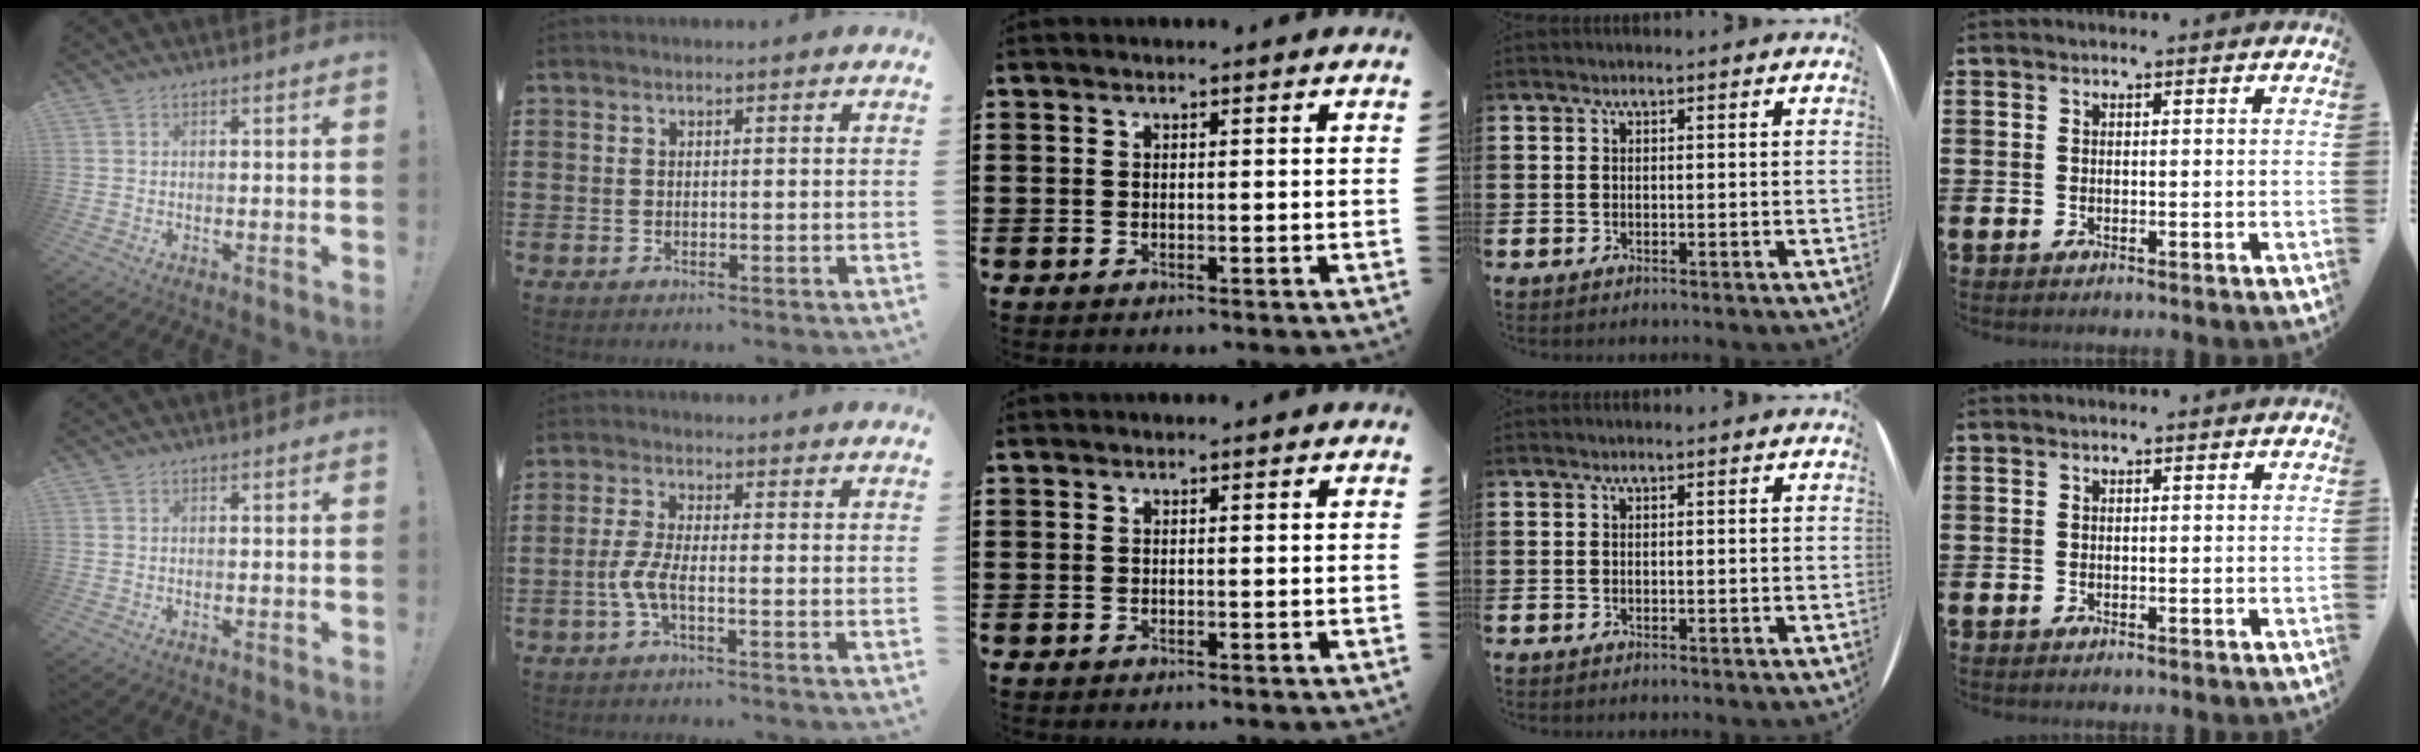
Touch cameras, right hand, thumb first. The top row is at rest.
{"index": {"total": 4.0, "force": [-1.6, 0.8, 3.6], "torque": [-0.090, -0.007, -0.037]}}